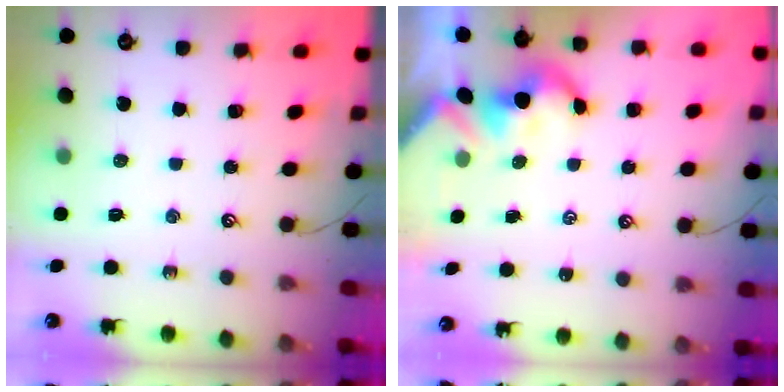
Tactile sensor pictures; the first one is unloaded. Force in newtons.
{"total": 2.7, "press": 2.7, "slide": 0.1}